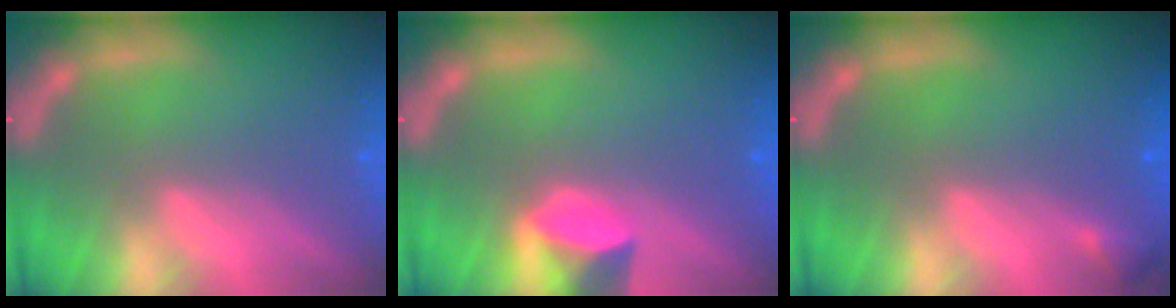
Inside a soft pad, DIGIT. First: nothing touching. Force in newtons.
{"total": 3.0}
{"total": 0.9}